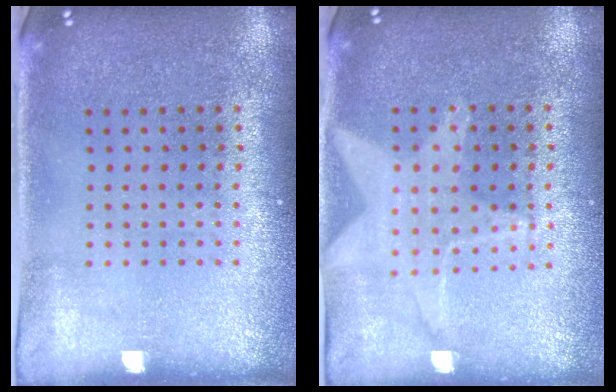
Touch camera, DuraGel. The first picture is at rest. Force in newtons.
{"total": 1.1, "press": 1.1, "slide": 0.1}